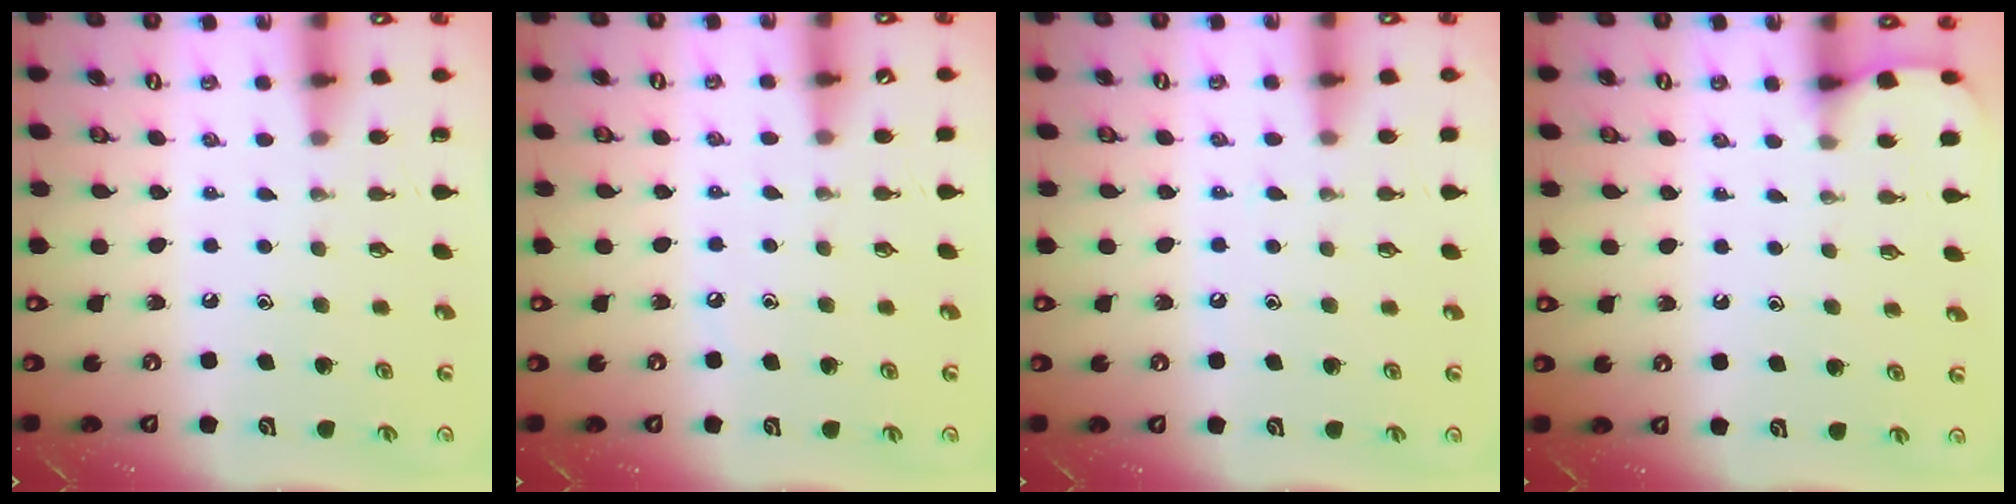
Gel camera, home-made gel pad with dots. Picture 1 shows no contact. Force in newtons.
{"total": 3.0, "press": 3.0, "slide": 0.4}
{"total": 7.6, "press": 7.6, "slide": 0.8}
{"total": 2.6, "press": 2.6, "slide": 0.2}